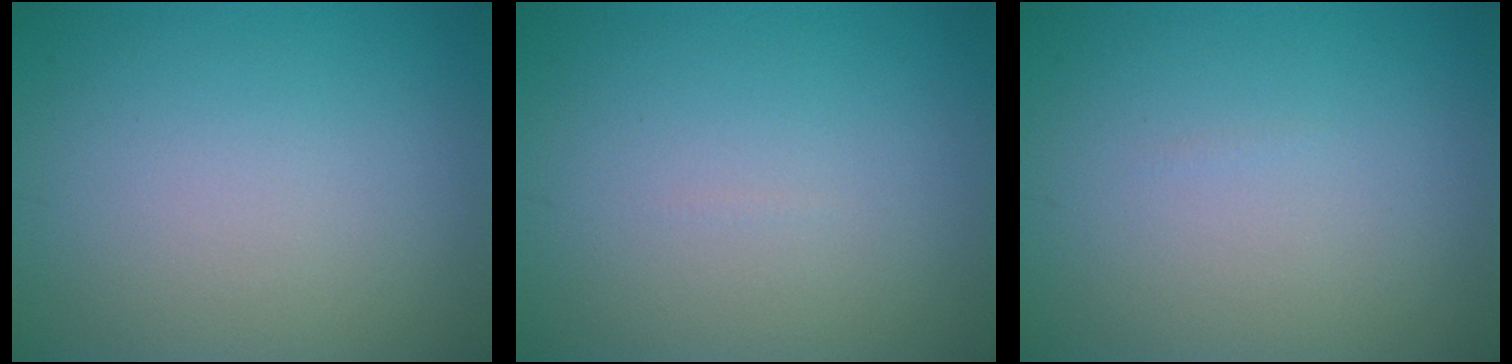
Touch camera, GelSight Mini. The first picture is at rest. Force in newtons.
{"total": 0.0}
{"total": 0.0}